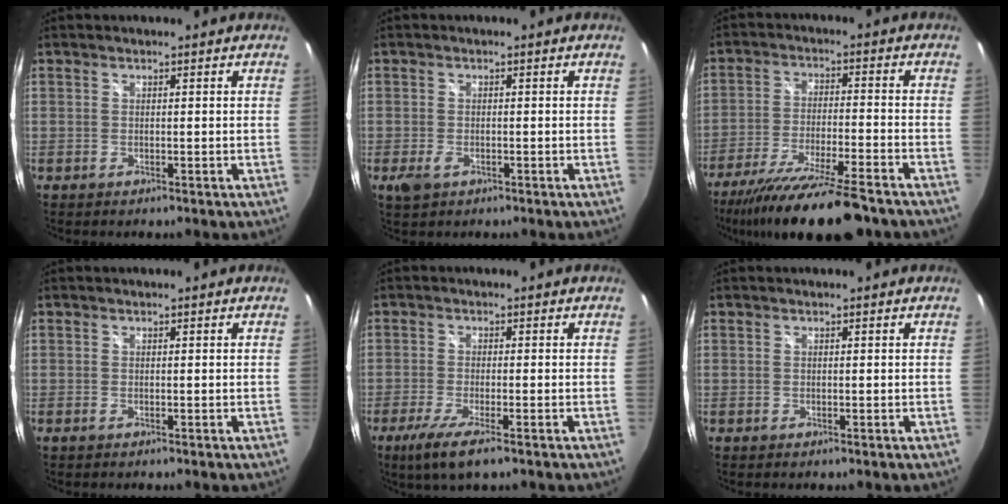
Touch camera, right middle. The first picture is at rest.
{"total": 3.1, "force": [-1.5, 1.8, 2.0], "torque": [-0.043, -0.008, -0.026]}
{"total": 17.6, "force": [-14.4, 1.7, 9.9], "torque": [-0.195, -0.038, -0.238]}
{"total": 0.0}
{"total": 6.7, "force": [-4.1, 0.6, 5.2], "torque": [-0.116, -0.025, -0.072]}
{"total": 0.0}